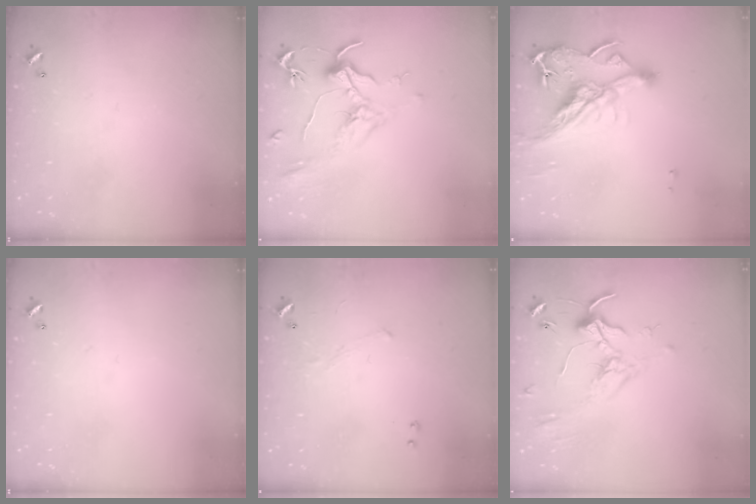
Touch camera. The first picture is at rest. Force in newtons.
{"total": 1.9, "press": 1.7, "slide": 0.9}
{"total": 11.7, "press": 11.6, "slide": 1.6}
{"total": 0.0}
{"total": 1.2, "press": 1.1, "slide": 0.5}
{"total": 1.7, "press": 1.6, "slide": 0.5}